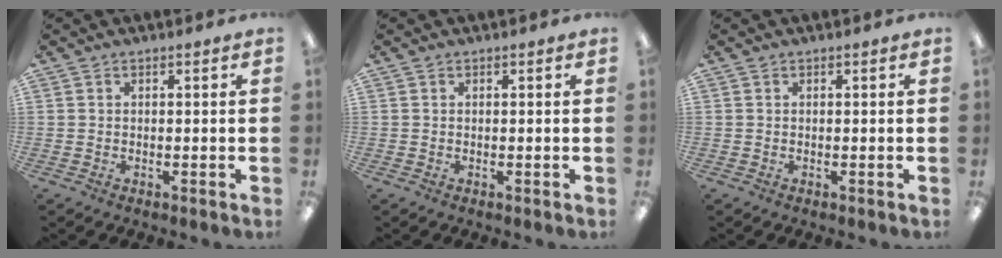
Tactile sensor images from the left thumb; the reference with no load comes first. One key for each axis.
{"total": 0.0}
{"total": 0.0}